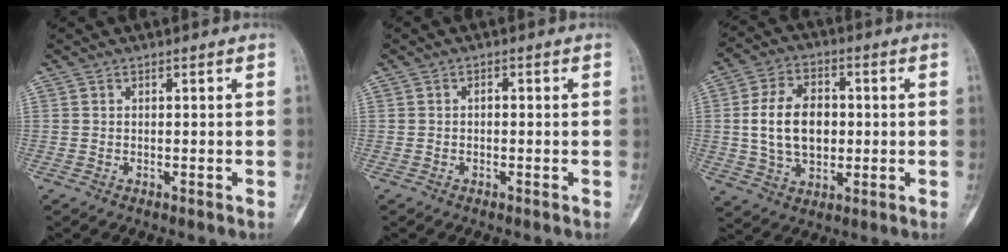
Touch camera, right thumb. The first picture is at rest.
{"total": 1.1, "force": [-0.2, 0.7, 0.8], "torque": [-0.007, 0.005, -0.007]}
{"total": 12.5, "force": [0.5, 8.5, 9.2], "torque": [-0.145, 0.008, 0.011]}